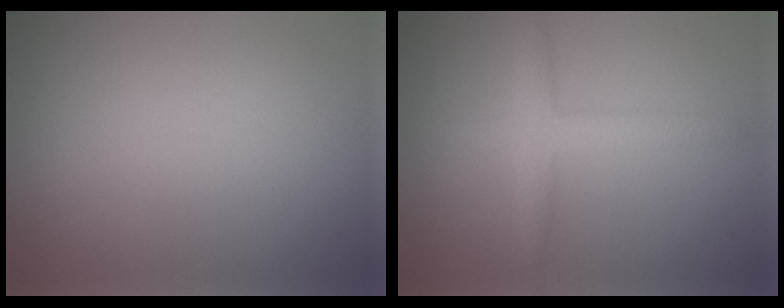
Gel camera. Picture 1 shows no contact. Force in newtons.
{"total": 2.7, "press": 2.7, "slide": 0.2}